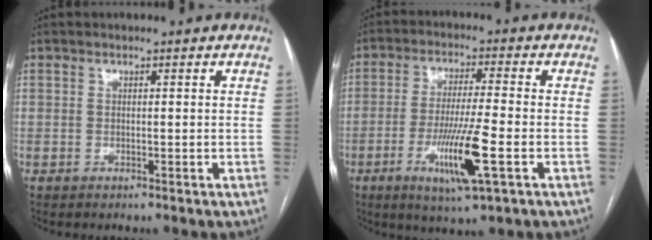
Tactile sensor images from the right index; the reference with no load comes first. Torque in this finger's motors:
{"motor_torque": [1.91, -0.22, 0.95, 0.21]}